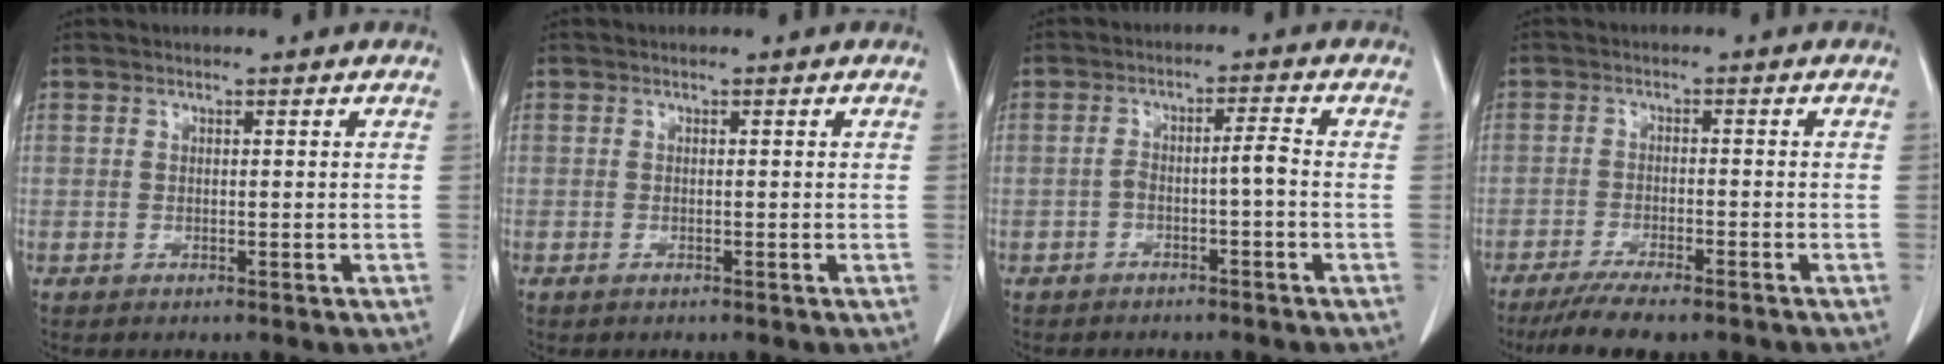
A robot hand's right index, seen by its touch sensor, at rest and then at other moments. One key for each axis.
{"total": 0.0}
{"total": 3.1, "fx": -1.2, "fy": 0.1, "fz": 2.8, "tx": -0.049, "ty": 0.015, "tz": -0.020}
{"total": 9.2, "fx": -7.5, "fy": 1.4, "fz": 5.1, "tx": -0.075, "ty": -0.017, "tz": -0.119}